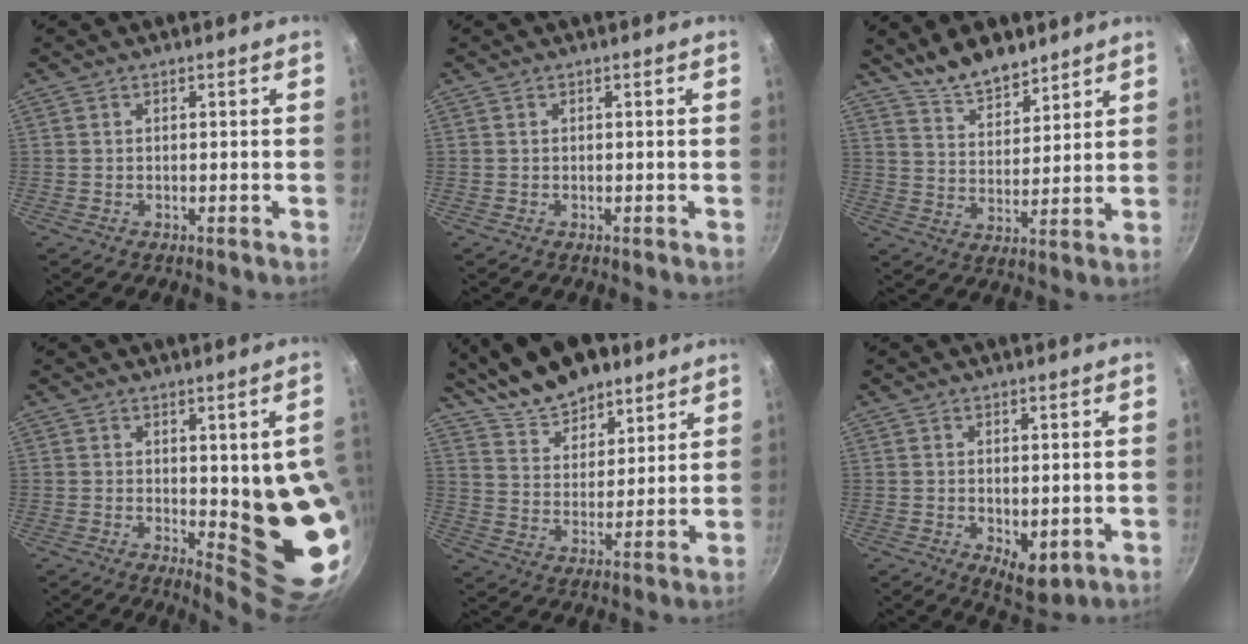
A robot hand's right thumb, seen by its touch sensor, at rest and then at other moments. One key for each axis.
{"total": 0.0}
{"total": 9.6, "fx": 8.1, "fy": 3.6, "fz": 3.8, "tx": -0.037, "ty": -0.052, "tz": 0.143}
{"total": 13.8, "fx": 0.0, "fy": 4.1, "fz": 13.2, "tx": -0.120, "ty": -0.028, "tz": 0.011}
{"total": 16.1, "fx": 12.4, "fy": 7.1, "fz": 7.5, "tx": -0.093, "ty": -0.049, "tz": 0.212}
{"total": 5.9, "fx": -0.6, "fy": 3.4, "fz": 4.8, "tx": -0.056, "ty": -0.012, "tz": 0.002}